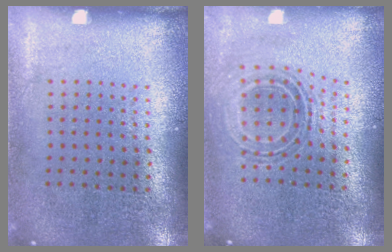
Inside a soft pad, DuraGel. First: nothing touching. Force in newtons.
{"total": 0.7, "press": 0.7, "slide": 0.2}